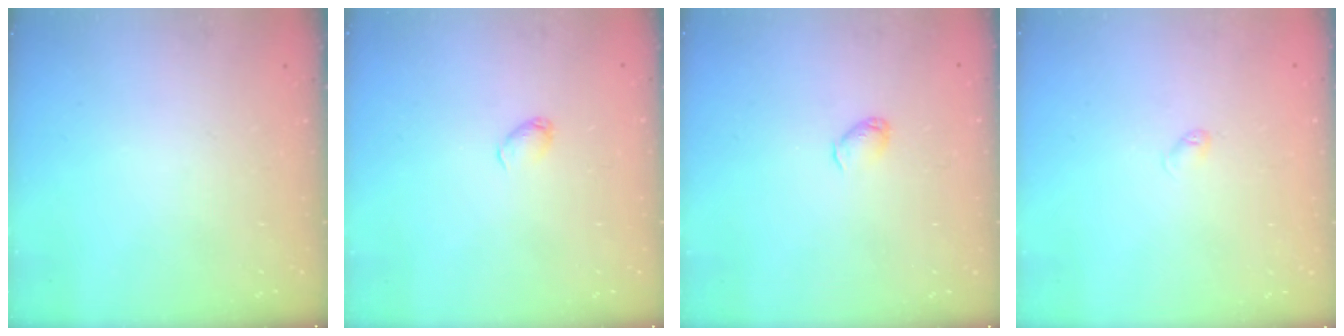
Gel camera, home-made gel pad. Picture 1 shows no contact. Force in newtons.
{"total": 3.1, "press": 3.1, "slide": 0.5}
{"total": 3.0, "press": 2.9, "slide": 0.7}
{"total": 2.6, "press": 2.6, "slide": 0.4}